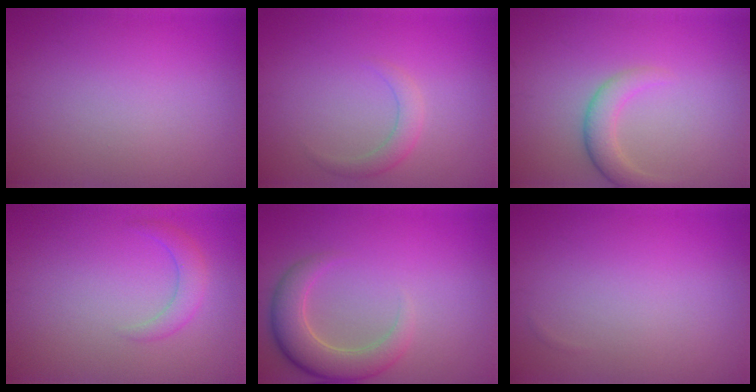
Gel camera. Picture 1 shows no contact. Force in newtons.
{"total": 1.7, "press": 1.7, "slide": 0.0}
{"total": 2.7, "press": 2.7, "slide": 0.2}
{"total": 2.0, "press": 2.0, "slide": 0.1}
{"total": 4.7, "press": 4.7, "slide": 0.4}
{"total": 0.0}